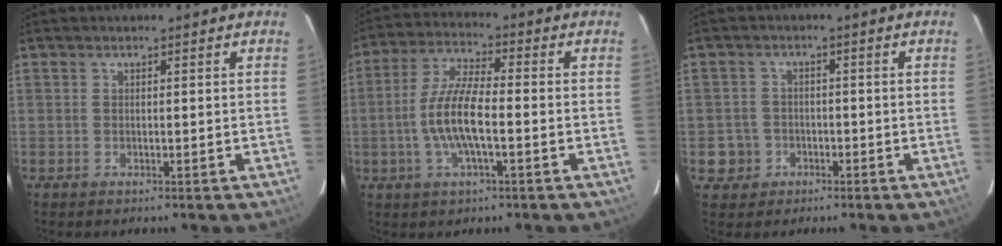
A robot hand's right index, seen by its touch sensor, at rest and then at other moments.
{"total": 10.2, "force": [-2.3, 2.8, 9.5], "torque": [-0.196, 0.004, -0.046]}
{"total": 4.7, "force": [-1.7, 4.4, 0.4], "torque": [-0.017, 0.021, -0.024]}